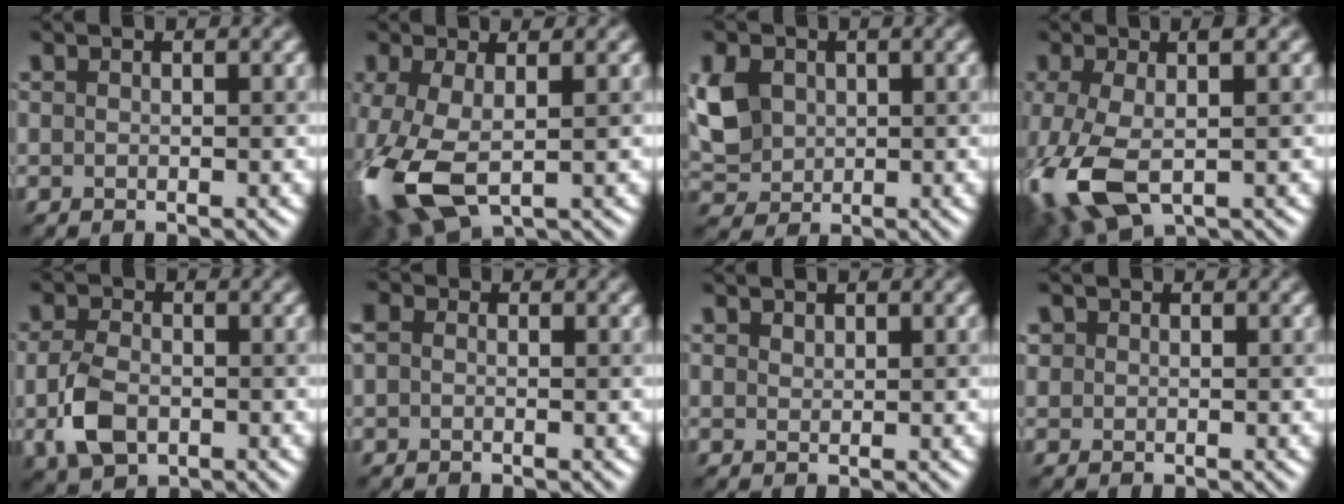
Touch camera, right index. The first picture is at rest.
{"total": 7.7, "force": [-2.2, 4.0, 6.2], "torque": [-0.165, -0.018, -0.039]}
{"total": 4.9, "force": [0.7, 3.9, 2.9], "torque": [-0.072, 0.006, 0.014]}
{"total": 7.8, "force": [-1.7, 3.4, 6.8], "torque": [-0.166, -0.008, -0.038]}
{"total": 4.3, "force": [-0.9, 2.9, 3.1], "torque": [-0.072, -0.007, -0.021]}
{"total": 1.6, "force": [0.3, 1.3, 0.9], "torque": [-0.014, 0.011, -0.010]}
{"total": 0.8, "force": [0.7, 0.4, 0.2], "torque": [-0.005, 0.000, 0.015]}
{"total": 0.7, "force": [0.2, 0.7, 0.0], "torque": [0.005, 0.000, 0.003]}